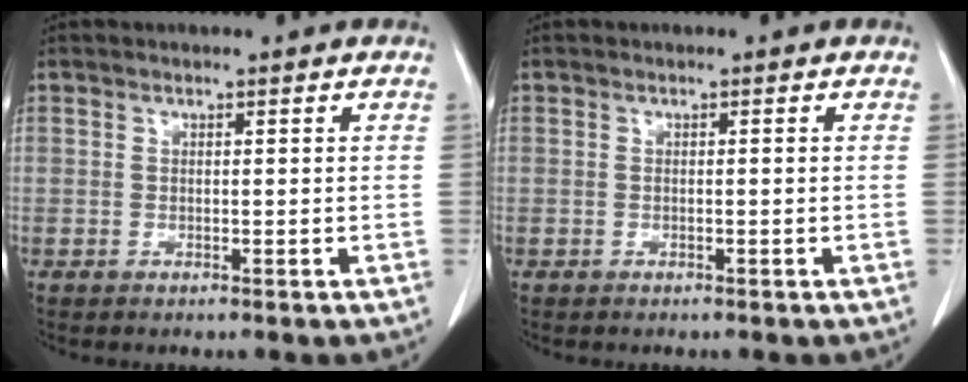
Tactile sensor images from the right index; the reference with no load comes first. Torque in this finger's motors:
{"motor_torque": [-0.10, -0.02, 0.04, -0.01]}